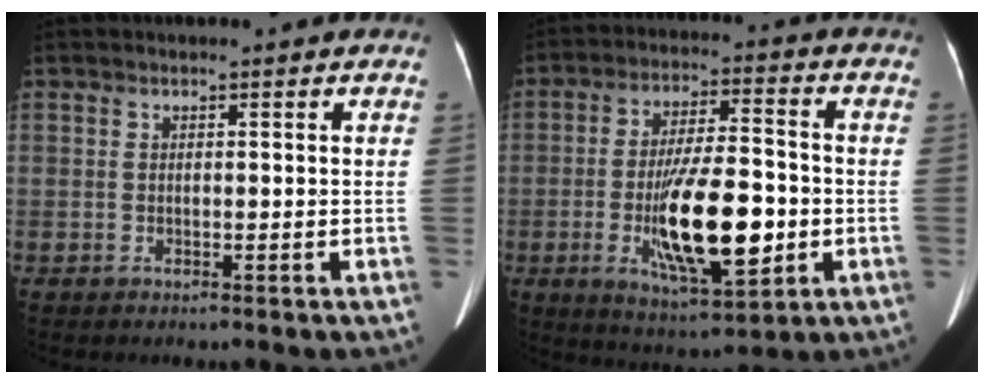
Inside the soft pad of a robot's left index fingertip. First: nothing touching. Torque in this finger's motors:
{"motor_torque": [1.30, 0.84, 1.05, 0.21]}